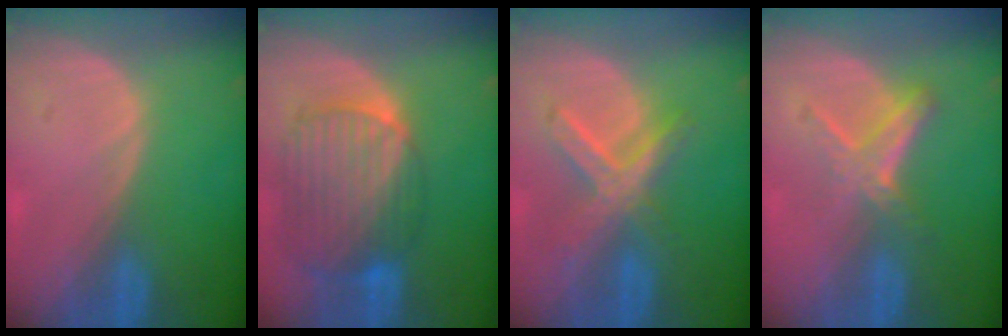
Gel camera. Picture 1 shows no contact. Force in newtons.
{"total": 10.6, "press": 9.0, "slide": 5.5}
{"total": 6.9, "press": 6.2, "slide": 3.0}
{"total": 5.2, "press": 4.8, "slide": 2.1}